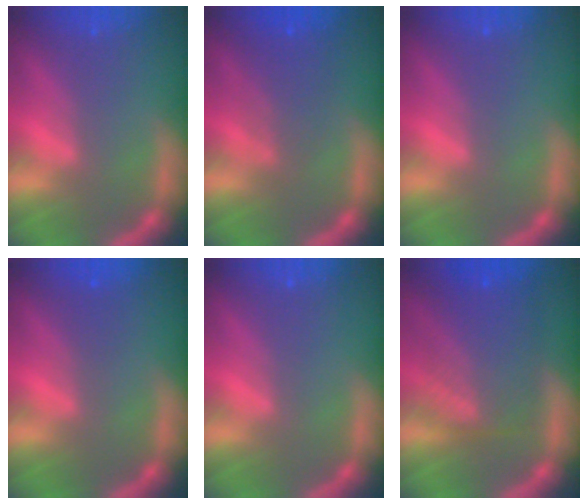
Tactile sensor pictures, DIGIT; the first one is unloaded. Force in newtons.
{"total": 3.5}
{"total": 0.0}
{"total": 1.0}
{"total": 0.0}
{"total": 8.0}